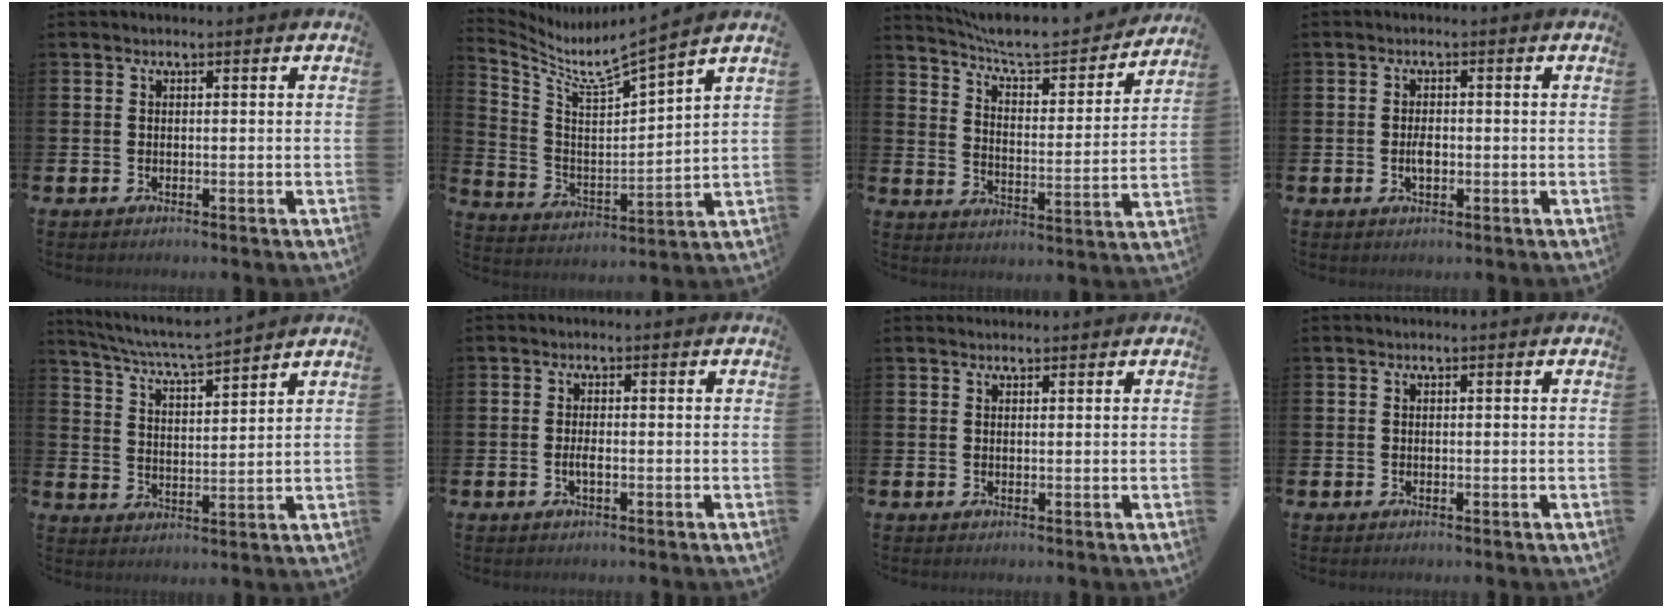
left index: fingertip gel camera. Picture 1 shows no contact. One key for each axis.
{"total": 5.8, "fx": 5.2, "fy": 0.3, "fz": 2.7, "tx": -0.080, "ty": -0.052, "tz": 0.075}
{"total": 7.7, "fx": 7.2, "fy": 1.5, "fz": 2.4, "tx": -0.075, "ty": -0.050, "tz": 0.121}
{"total": 2.0, "fx": -0.3, "fy": 1.1, "fz": 1.6, "tx": -0.023, "ty": -0.001, "tz": -0.008}
{"total": 6.0, "fx": 5.7, "fy": 0.0, "fz": 1.6, "tx": -0.053, "ty": -0.040, "tz": 0.098}
{"total": 1.3, "fx": -0.4, "fy": 0.4, "fz": 1.1, "tx": -0.029, "ty": 0.003, "tz": -0.005}
{"total": 1.0, "fx": 1.0, "fy": 0.3, "fz": 0.0, "tx": 0.007, "ty": 0.000, "tz": 0.016}
{"total": 0.0}